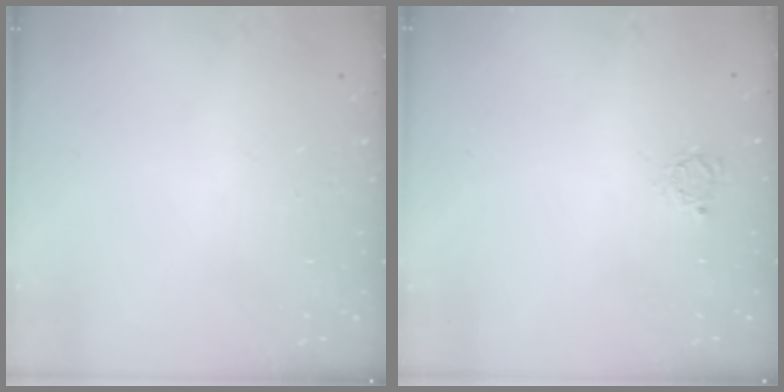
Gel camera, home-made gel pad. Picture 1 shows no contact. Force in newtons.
{"total": 2.6, "press": 2.6, "slide": 0.4}